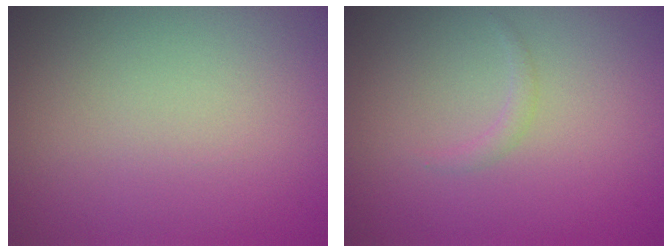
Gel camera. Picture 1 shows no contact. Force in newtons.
{"total": 0.7, "press": 0.7, "slide": 0.1}